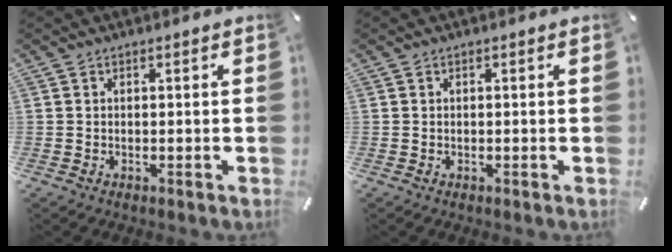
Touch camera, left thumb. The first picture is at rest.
{"total": 0.0}